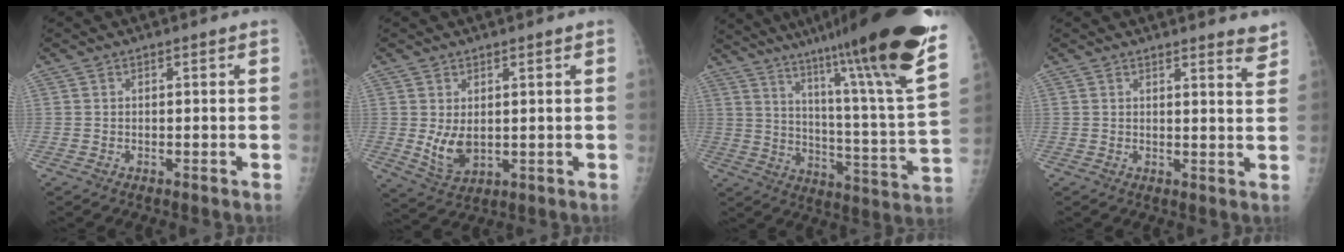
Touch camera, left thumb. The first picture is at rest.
{"total": 5.6, "force": [0.9, 3.7, 4.2], "torque": [-0.068, -0.020, 0.031]}
{"total": 30.7, "force": [21.7, 1.5, 21.8], "torque": [-0.307, -0.111, 0.315]}
{"total": 3.9, "force": [3.6, 0.5, 1.4], "torque": [-0.009, -0.029, 0.032]}